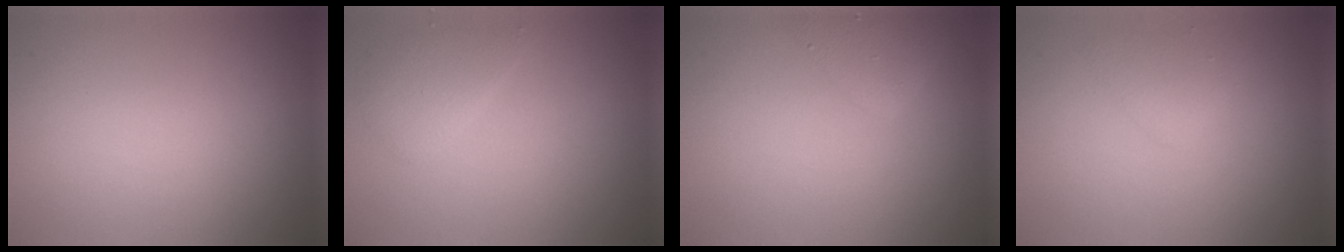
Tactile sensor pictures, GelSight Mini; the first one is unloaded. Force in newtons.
{"total": 1.8, "press": 1.8, "slide": 0.1}
{"total": 2.0, "press": 2.0, "slide": 0.0}
{"total": 1.4, "press": 1.4, "slide": 0.1}